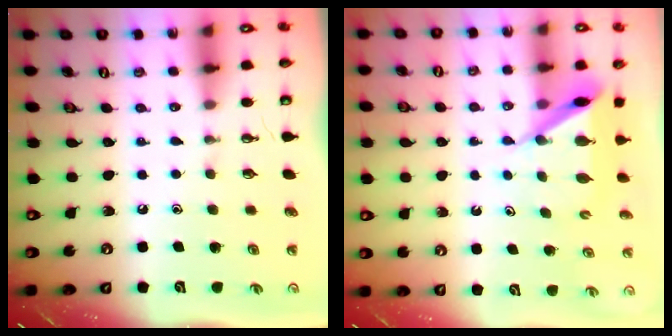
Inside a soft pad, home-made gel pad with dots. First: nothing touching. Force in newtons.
{"total": 8.1, "press": 8.1, "slide": 0.3}